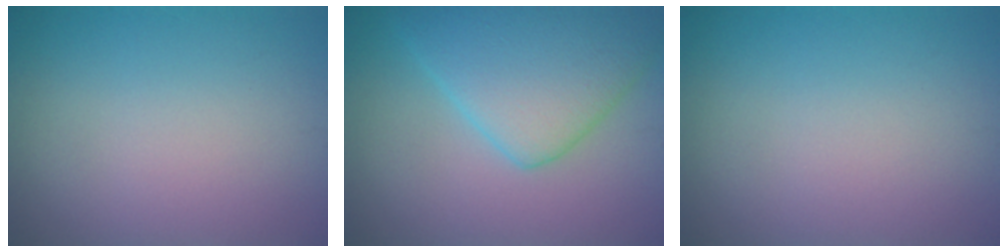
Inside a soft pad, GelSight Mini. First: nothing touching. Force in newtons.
{"total": 7.2, "press": 7.2, "slide": 0.2}
{"total": 0.0}